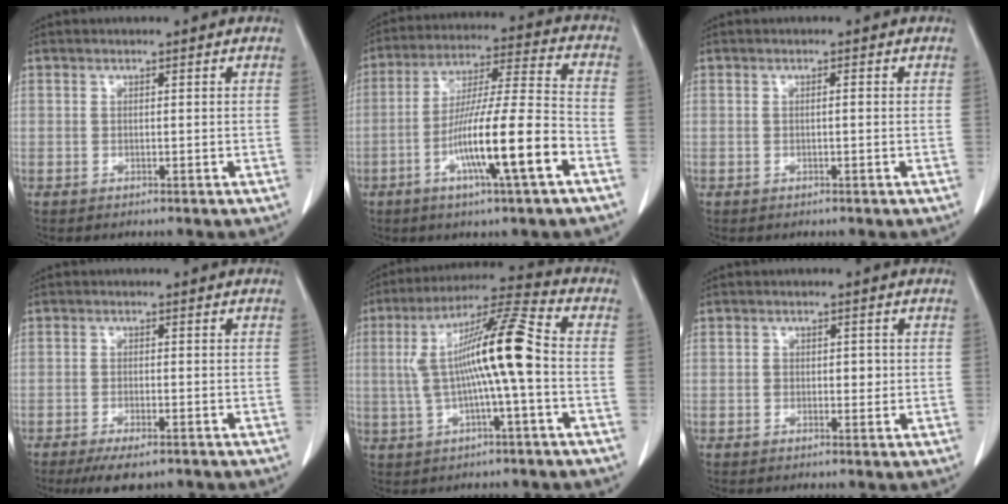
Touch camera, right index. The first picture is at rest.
{"total": 14.9, "force": [-5.8, 0.0, 13.7], "torque": [-0.248, -0.003, -0.102]}
{"total": 0.6, "force": [0.0, 0.0, 0.6], "torque": [-0.012, 0.002, 0.001]}
{"total": 5.5, "force": [-4.1, 1.6, 3.4], "torque": [-0.050, -0.008, -0.061]}
{"total": 13.1, "force": [-0.3, 0.5, 13.1], "torque": [-0.239, 0.026, -0.010]}
{"total": 2.2, "force": [0.0, 1.5, 1.6], "torque": [-0.023, 0.005, 0.001]}